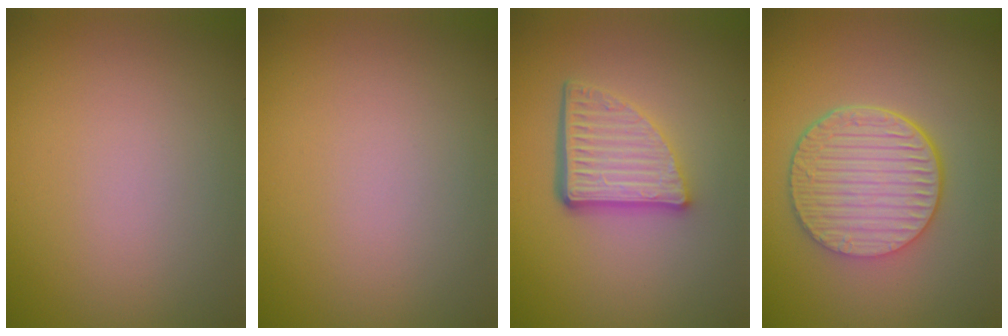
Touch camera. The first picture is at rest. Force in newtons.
{"total": 0.0}
{"total": 5.4, "press": 3.7, "slide": 3.9}
{"total": 6.6, "press": 4.8, "slide": 4.5}